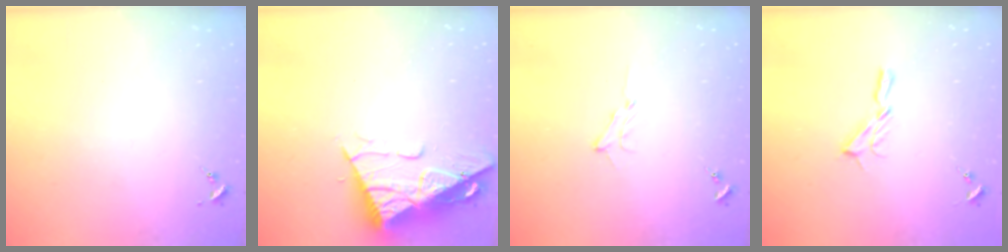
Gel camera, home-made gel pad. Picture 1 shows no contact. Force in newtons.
{"total": 11.7, "press": 11.6, "slide": 1.4}
{"total": 5.1, "press": 5.0, "slide": 0.6}
{"total": 5.4, "press": 5.4, "slide": 0.5}